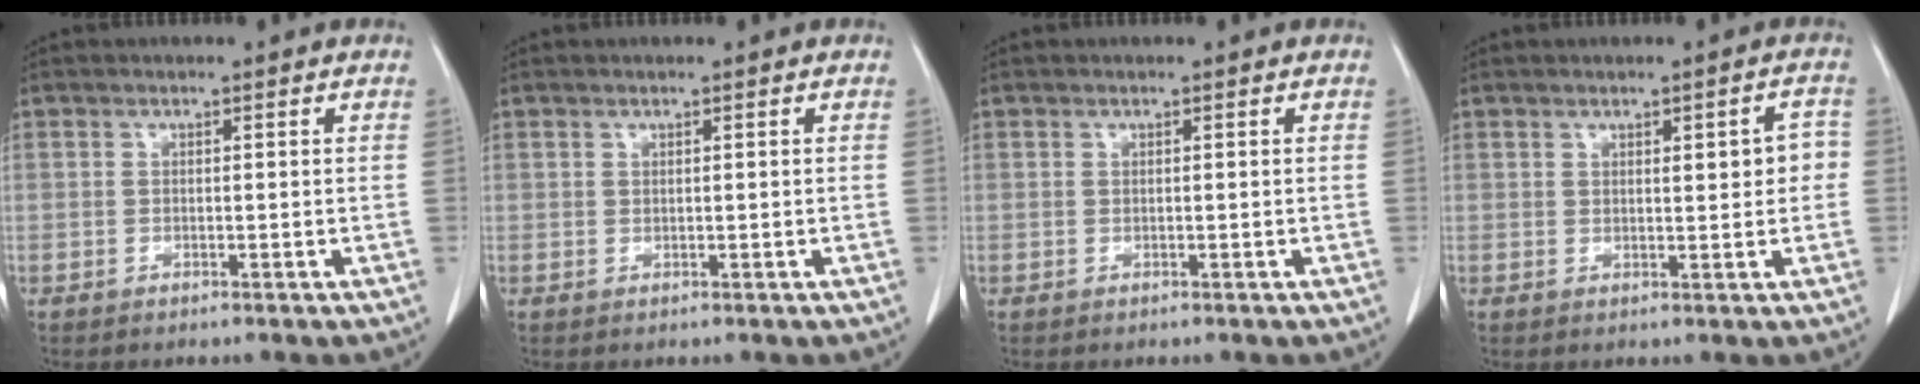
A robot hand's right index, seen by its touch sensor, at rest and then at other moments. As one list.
[{"total": 0.0}, {"total": 0.0}, {"total": 3.6, "force": [0.5, 1.3, 3.3], "torque": [-0.037, 0.011, 0.007]}]